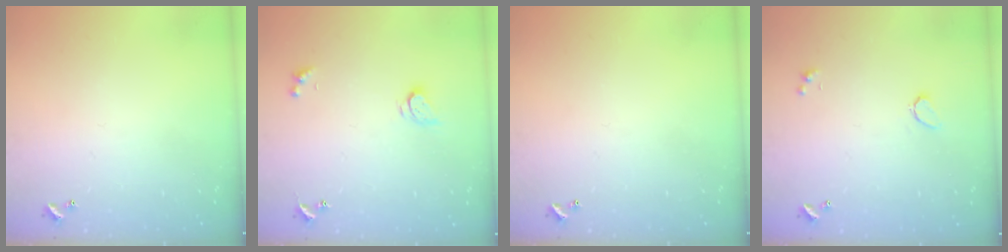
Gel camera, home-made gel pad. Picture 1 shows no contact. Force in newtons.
{"total": 2.6, "press": 2.6, "slide": 0.2}
{"total": 0.0}
{"total": 0.6, "press": 0.4, "slide": 0.5}